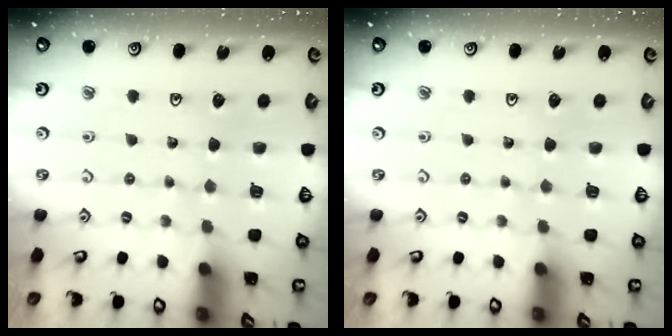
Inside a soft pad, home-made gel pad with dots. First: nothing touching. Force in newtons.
{"total": 0.0}